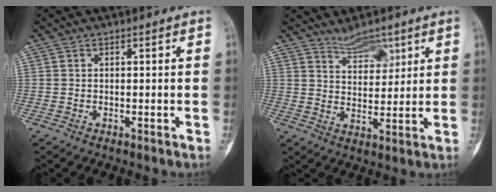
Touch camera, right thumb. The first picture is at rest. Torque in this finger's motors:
{"motor_torque": [0.06, 1.60, 0.11, 0.03, 0.02]}